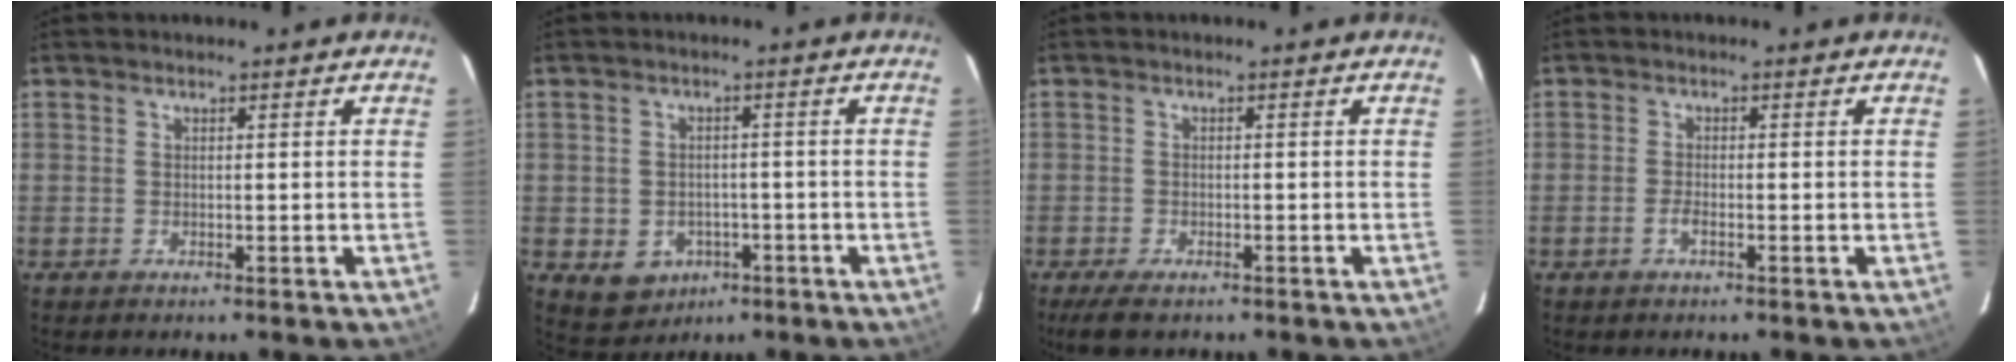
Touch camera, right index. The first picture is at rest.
{"total": 6.9, "force": [-2.9, 5.6, 2.7], "torque": [-0.060, 0.007, -0.022]}
{"total": 4.6, "force": [-3.4, 1.7, 2.6], "torque": [-0.062, -0.015, -0.061]}
{"total": 1.5, "force": [-0.9, 0.3, 1.2], "torque": [-0.028, -0.001, -0.019]}